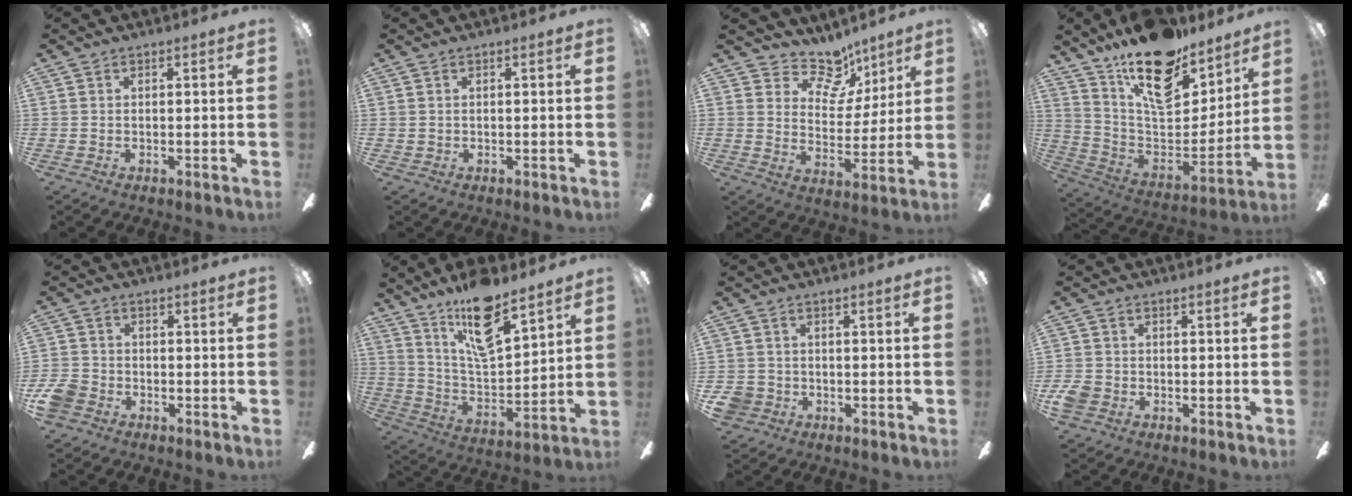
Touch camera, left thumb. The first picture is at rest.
{"total": 0.5, "force": [0.1, 0.5, 0.1], "torque": [-0.003, 0.005, 0.001]}
{"total": 12.0, "force": [8.8, 6.8, 4.4], "torque": [-0.067, -0.063, 0.164]}
{"total": 22.6, "force": [15.4, 10.6, 12.7], "torque": [-0.197, -0.097, 0.270]}
{"total": 5.6, "force": [-2.8, 4.3, 2.2], "torque": [-0.060, 0.015, -0.056]}
{"total": 18.0, "force": [12.8, 6.5, 10.8], "torque": [-0.191, -0.071, 0.220]}
{"total": 4.3, "force": [-1.6, 3.9, 1.1], "torque": [-0.041, 0.009, -0.031]}
{"total": 4.1, "force": [-1.9, 3.2, 1.9], "torque": [-0.047, 0.007, -0.037]}